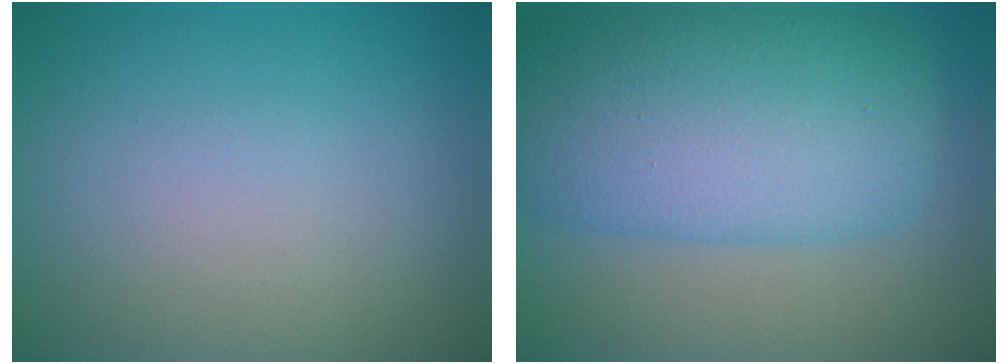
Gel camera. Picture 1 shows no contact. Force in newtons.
{"total": 11.1, "press": 11.1, "slide": 0.1}